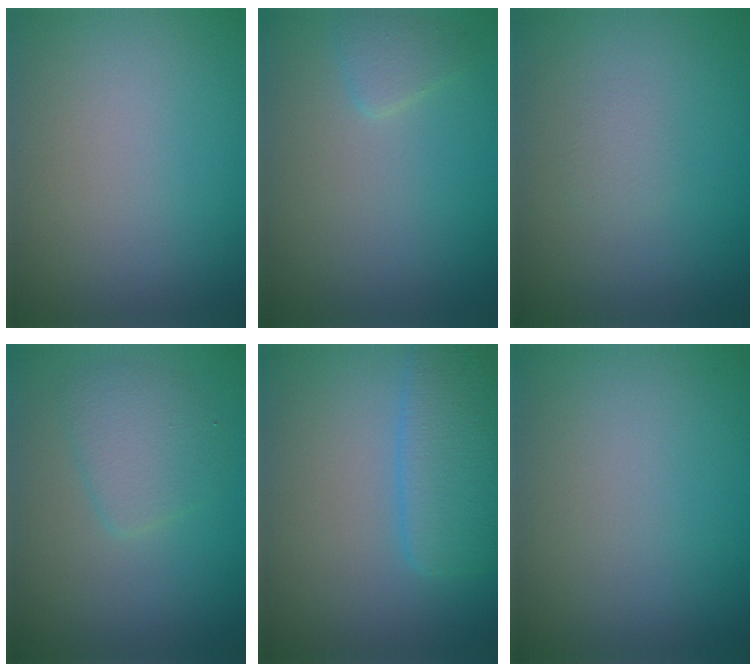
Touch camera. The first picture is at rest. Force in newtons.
{"total": 1.2, "press": 1.2, "slide": 0.1}
{"total": 0.8, "press": 0.8, "slide": 0.1}
{"total": 2.7, "press": 2.7, "slide": 0.2}
{"total": 4.8, "press": 4.8, "slide": 0.2}
{"total": 0.0}